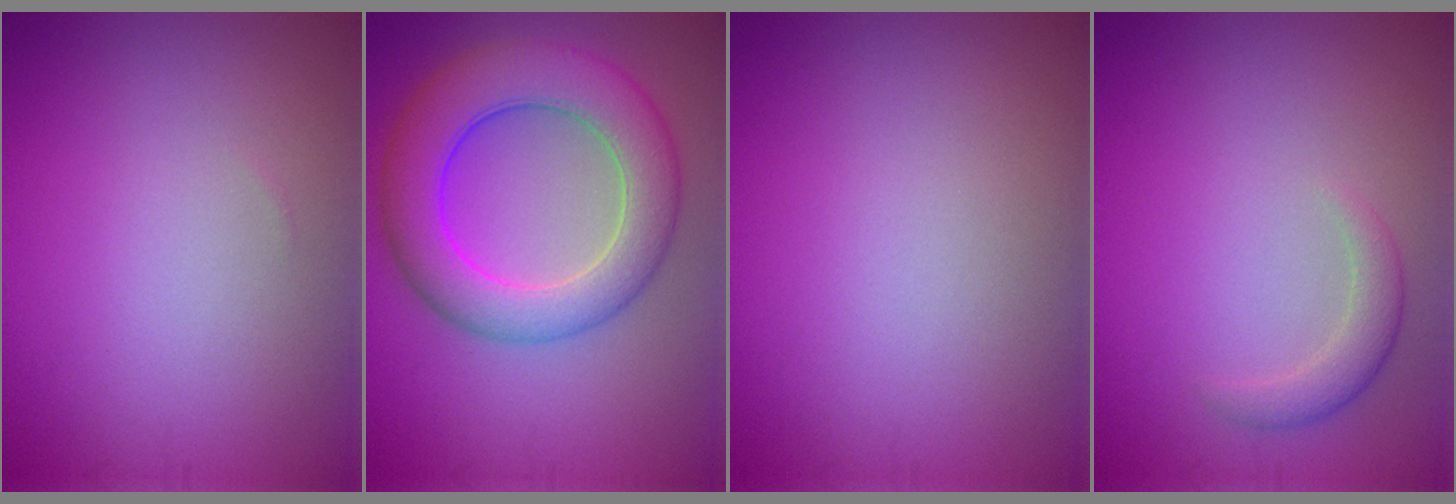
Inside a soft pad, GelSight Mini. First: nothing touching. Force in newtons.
{"total": 8.1, "press": 8.1, "slide": 0.1}
{"total": 0.0}
{"total": 1.8, "press": 1.8, "slide": 0.3}